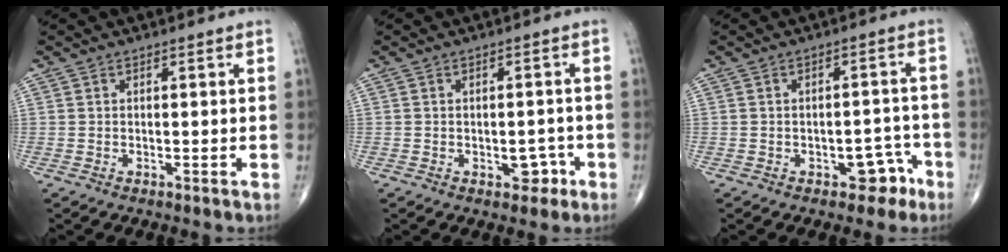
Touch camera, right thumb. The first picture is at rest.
{"total": 3.5, "force": [-1.4, 2.3, 2.2], "torque": [-0.008, 0.012, -0.016]}
{"total": 5.0, "force": [-2.9, 3.1, 2.8], "torque": [-0.012, 0.035, -0.033]}